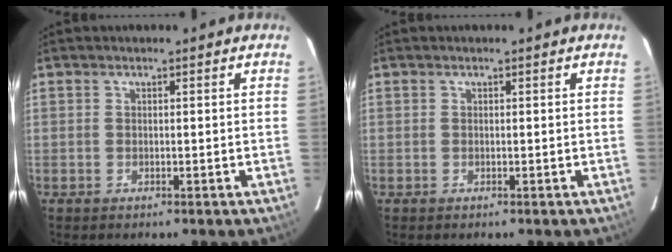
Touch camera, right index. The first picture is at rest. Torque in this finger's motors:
{"motor_torque": [-0.05, 0.05, 0.00, 0.00]}